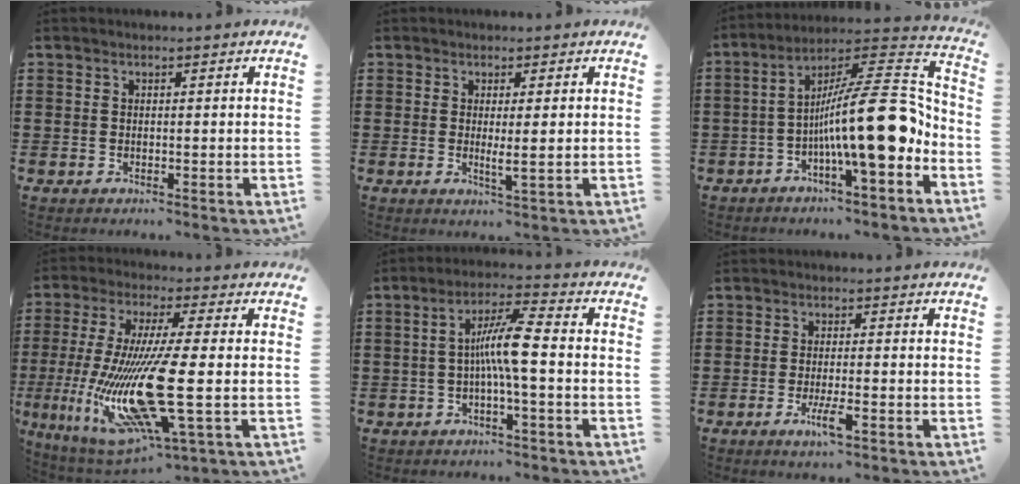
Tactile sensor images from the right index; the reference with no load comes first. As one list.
[{"total": 2.4, "force": [0.1, -0.1, 2.4], "torque": [-0.043, -0.006, 0.000]}, {"total": 17.6, "force": [-2.6, 4.3, 16.8], "torque": [-0.272, -0.005, -0.045]}, {"total": 17.3, "force": [-2.7, 3.2, 16.8], "torque": [-0.348, -0.022, -0.045]}, {"total": 7.4, "force": [-0.7, 0.7, 7.3], "torque": [-0.147, 0.000, -0.024]}, {"total": 4.3, "force": [-2.0, 0.6, 3.8], "torque": [-0.082, -0.014, -0.039]}]